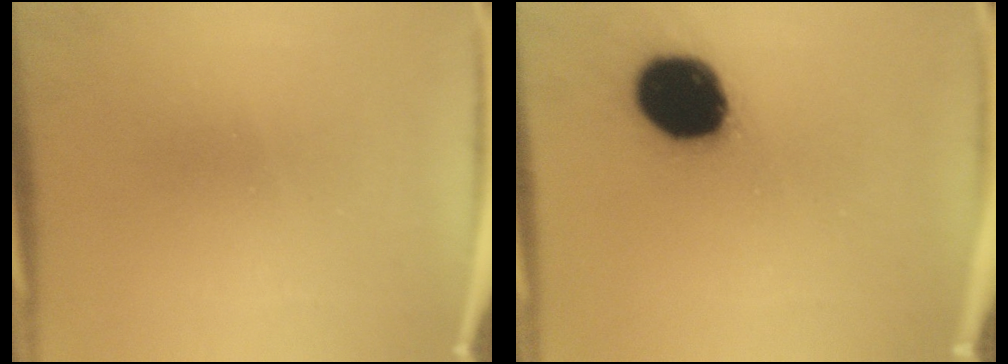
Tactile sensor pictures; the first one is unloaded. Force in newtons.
{"total": 19.6}